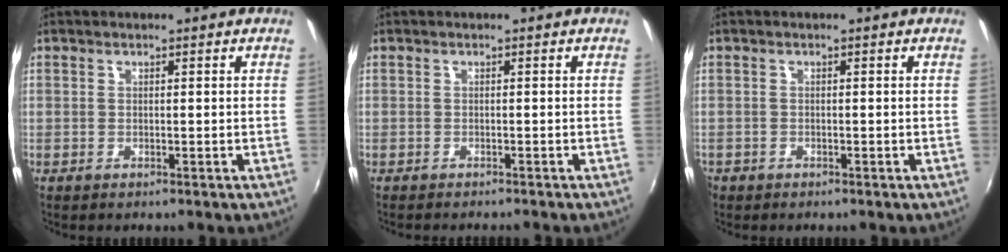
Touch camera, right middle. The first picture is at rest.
{"total": 2.1, "force": [-2.0, 0.2, 0.7], "torque": [-0.022, -0.011, -0.033]}
{"total": 1.5, "force": [-1.1, 1.0, 0.2], "torque": [-0.011, -0.003, -0.020]}